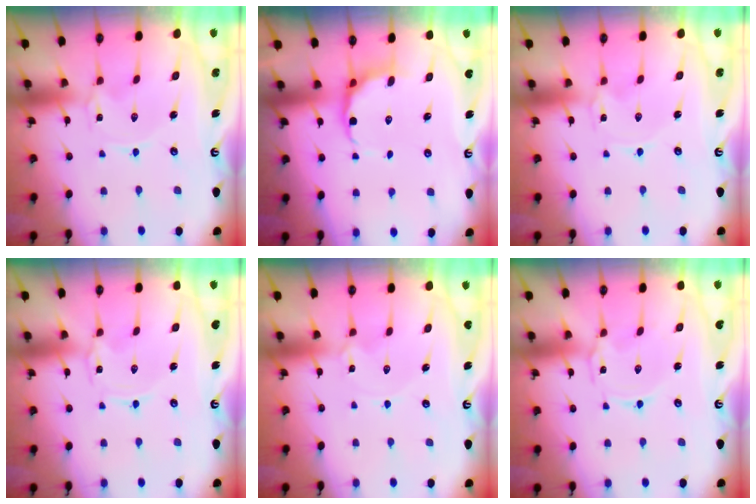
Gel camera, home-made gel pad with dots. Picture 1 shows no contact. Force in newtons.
{"total": 7.6, "press": 7.0, "slide": 3.1}
{"total": 0.0}
{"total": 0.0}
{"total": 1.1, "press": 1.0, "slide": 0.1}
{"total": 1.8, "press": 1.7, "slide": 0.4}